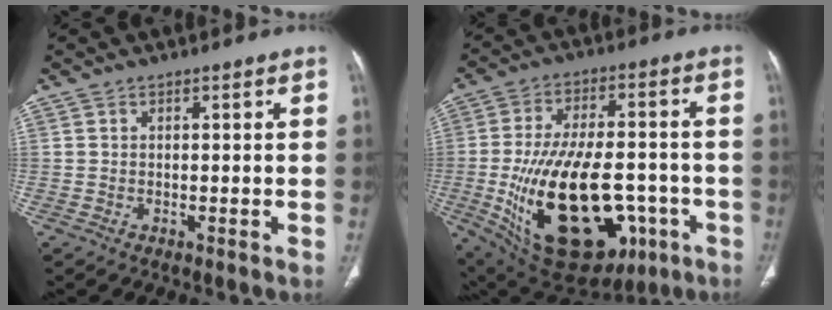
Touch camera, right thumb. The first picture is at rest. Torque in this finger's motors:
{"motor_torque": [2.38, 2.63, 2.69, -0.08, 0.77]}